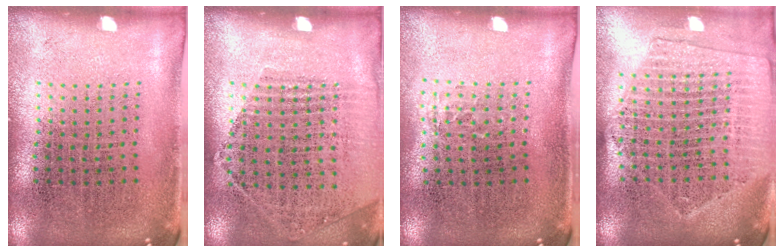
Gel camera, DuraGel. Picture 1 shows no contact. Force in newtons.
{"total": 1.2, "press": 1.0, "slide": 0.5}
{"total": 0.5, "press": 0.4, "slide": 0.3}
{"total": 2.1, "press": 1.9, "slide": 0.8}